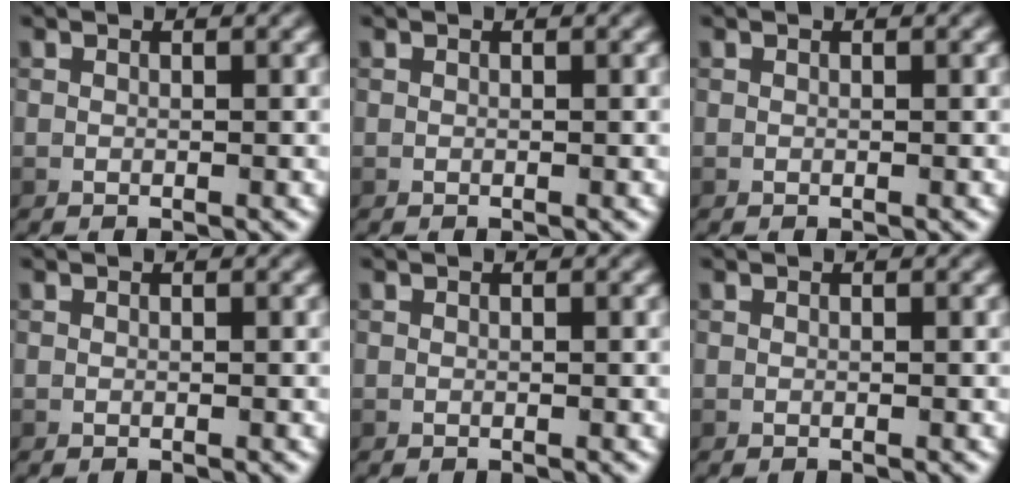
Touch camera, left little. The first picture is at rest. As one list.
[{"total": 0.0}, {"total": 0.0}, {"total": 0.0}, {"total": 0.0}, {"total": 0.0}]